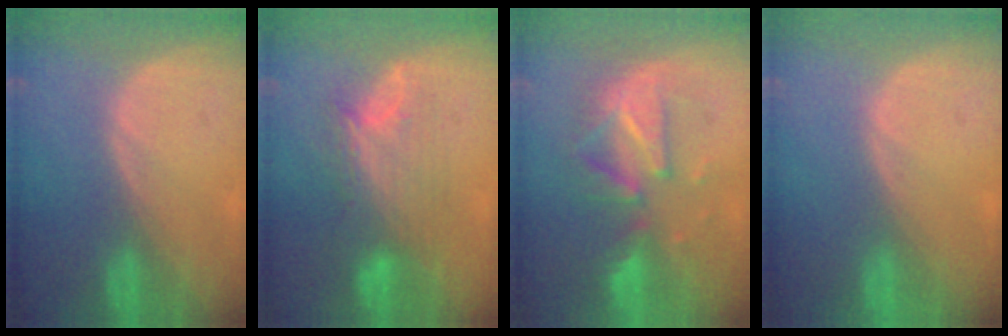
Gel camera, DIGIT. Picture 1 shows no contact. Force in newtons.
{"total": 7.7, "press": 7.3, "slide": 2.5}
{"total": 8.3, "press": 8.3, "slide": 0.6}
{"total": 0.0}